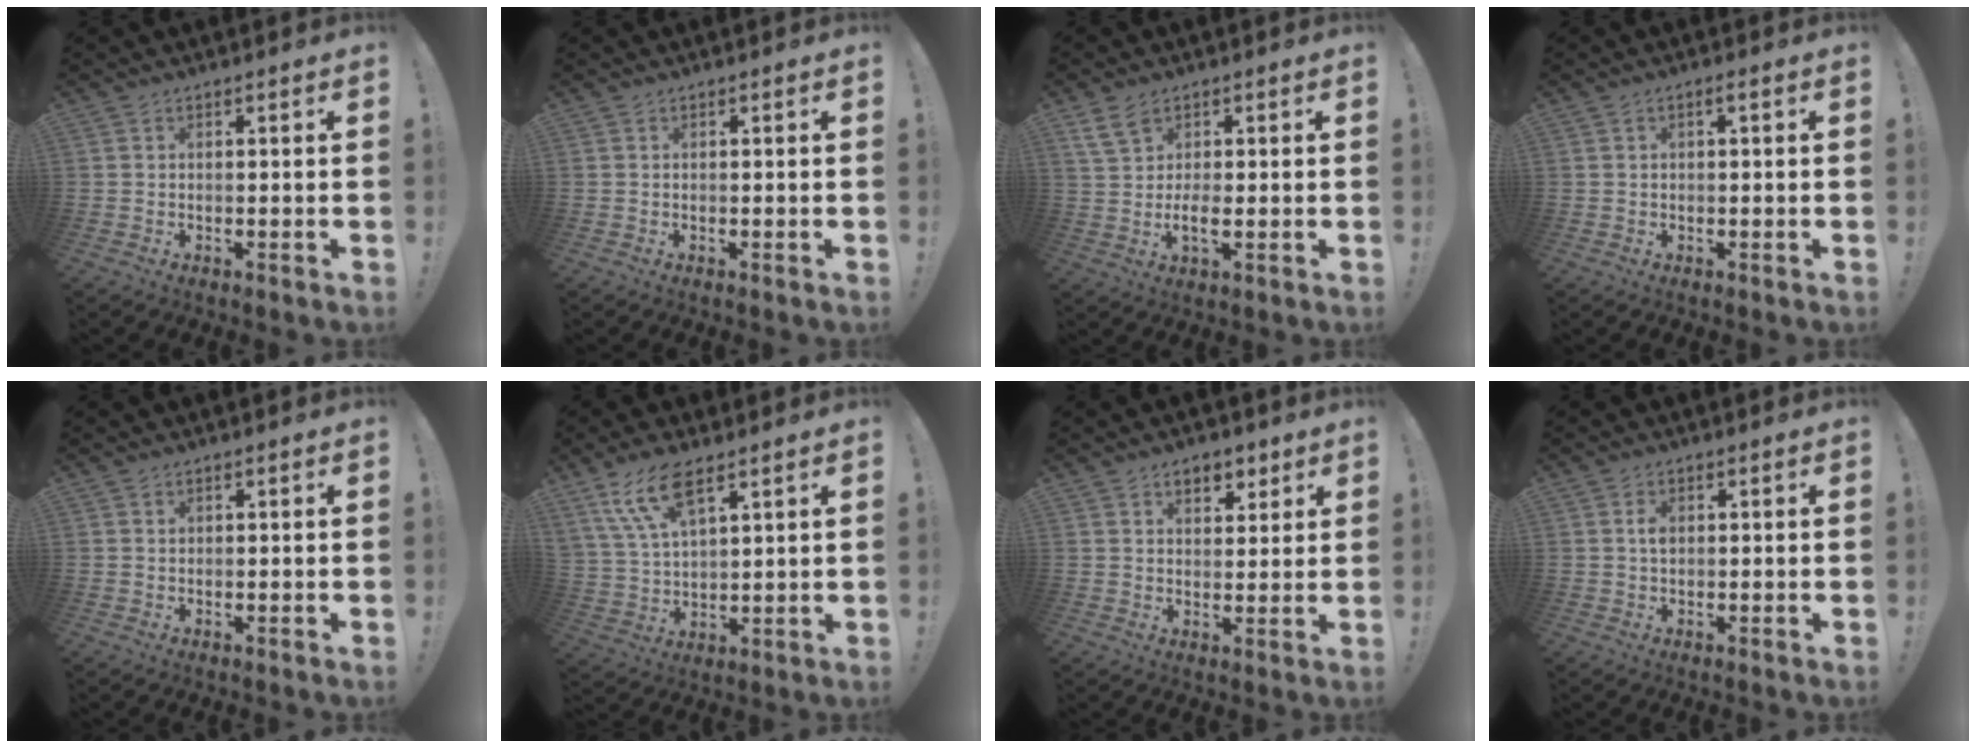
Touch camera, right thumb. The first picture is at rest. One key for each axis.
{"total": 0.0}
{"total": 6.3, "fx": 1.6, "fy": 3.6, "fz": 5.0, "tx": -0.099, "ty": -0.007, "tz": 0.032}
{"total": 1.2, "fx": -0.1, "fy": 0.3, "fz": 1.2, "tx": -0.019, "ty": 0.003, "tz": -0.004}
{"total": 0.5, "fx": 0.3, "fy": 0.4, "fz": 0.2, "tx": 0.002, "ty": -0.002, "tz": 0.004}
{"total": 11.7, "fx": 7.7, "fy": 4.6, "fz": 7.5, "tx": -0.149, "ty": -0.025, "tz": 0.144}
{"total": 6.4, "fx": 3.7, "fy": 4.1, "fz": 3.2, "tx": -0.035, "ty": -0.014, "tz": 0.066}
{"total": 2.1, "fx": 0.3, "fy": 1.4, "fz": 1.6, "tx": -0.020, "ty": 0.000, "tz": 0.002}